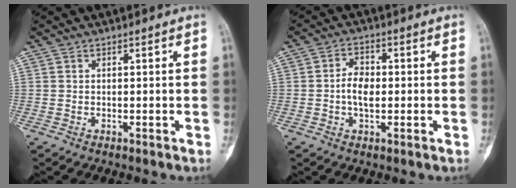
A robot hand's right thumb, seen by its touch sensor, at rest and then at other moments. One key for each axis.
{"total": 5.0, "fx": -0.4, "fy": 2.9, "fz": 4.1, "tx": -0.071, "ty": 0.009, "tz": -0.013}